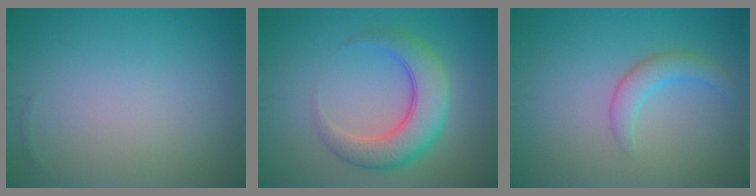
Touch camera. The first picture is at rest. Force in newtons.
{"total": 5.8, "press": 5.8, "slide": 0.4}
{"total": 2.4, "press": 2.4, "slide": 0.0}